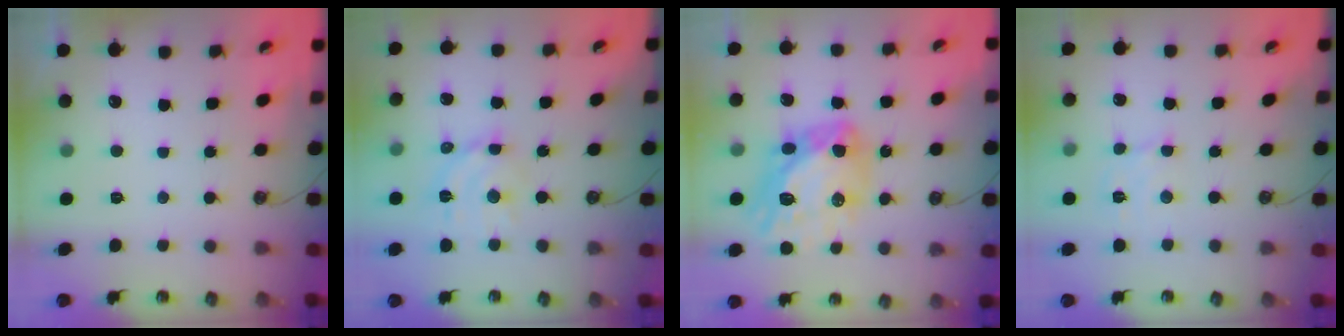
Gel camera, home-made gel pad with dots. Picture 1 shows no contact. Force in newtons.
{"total": 9.9, "press": 9.9, "slide": 0.5}
{"total": 18.1, "press": 18.0, "slide": 2.2}
{"total": 3.8, "press": 3.8, "slide": 0.3}